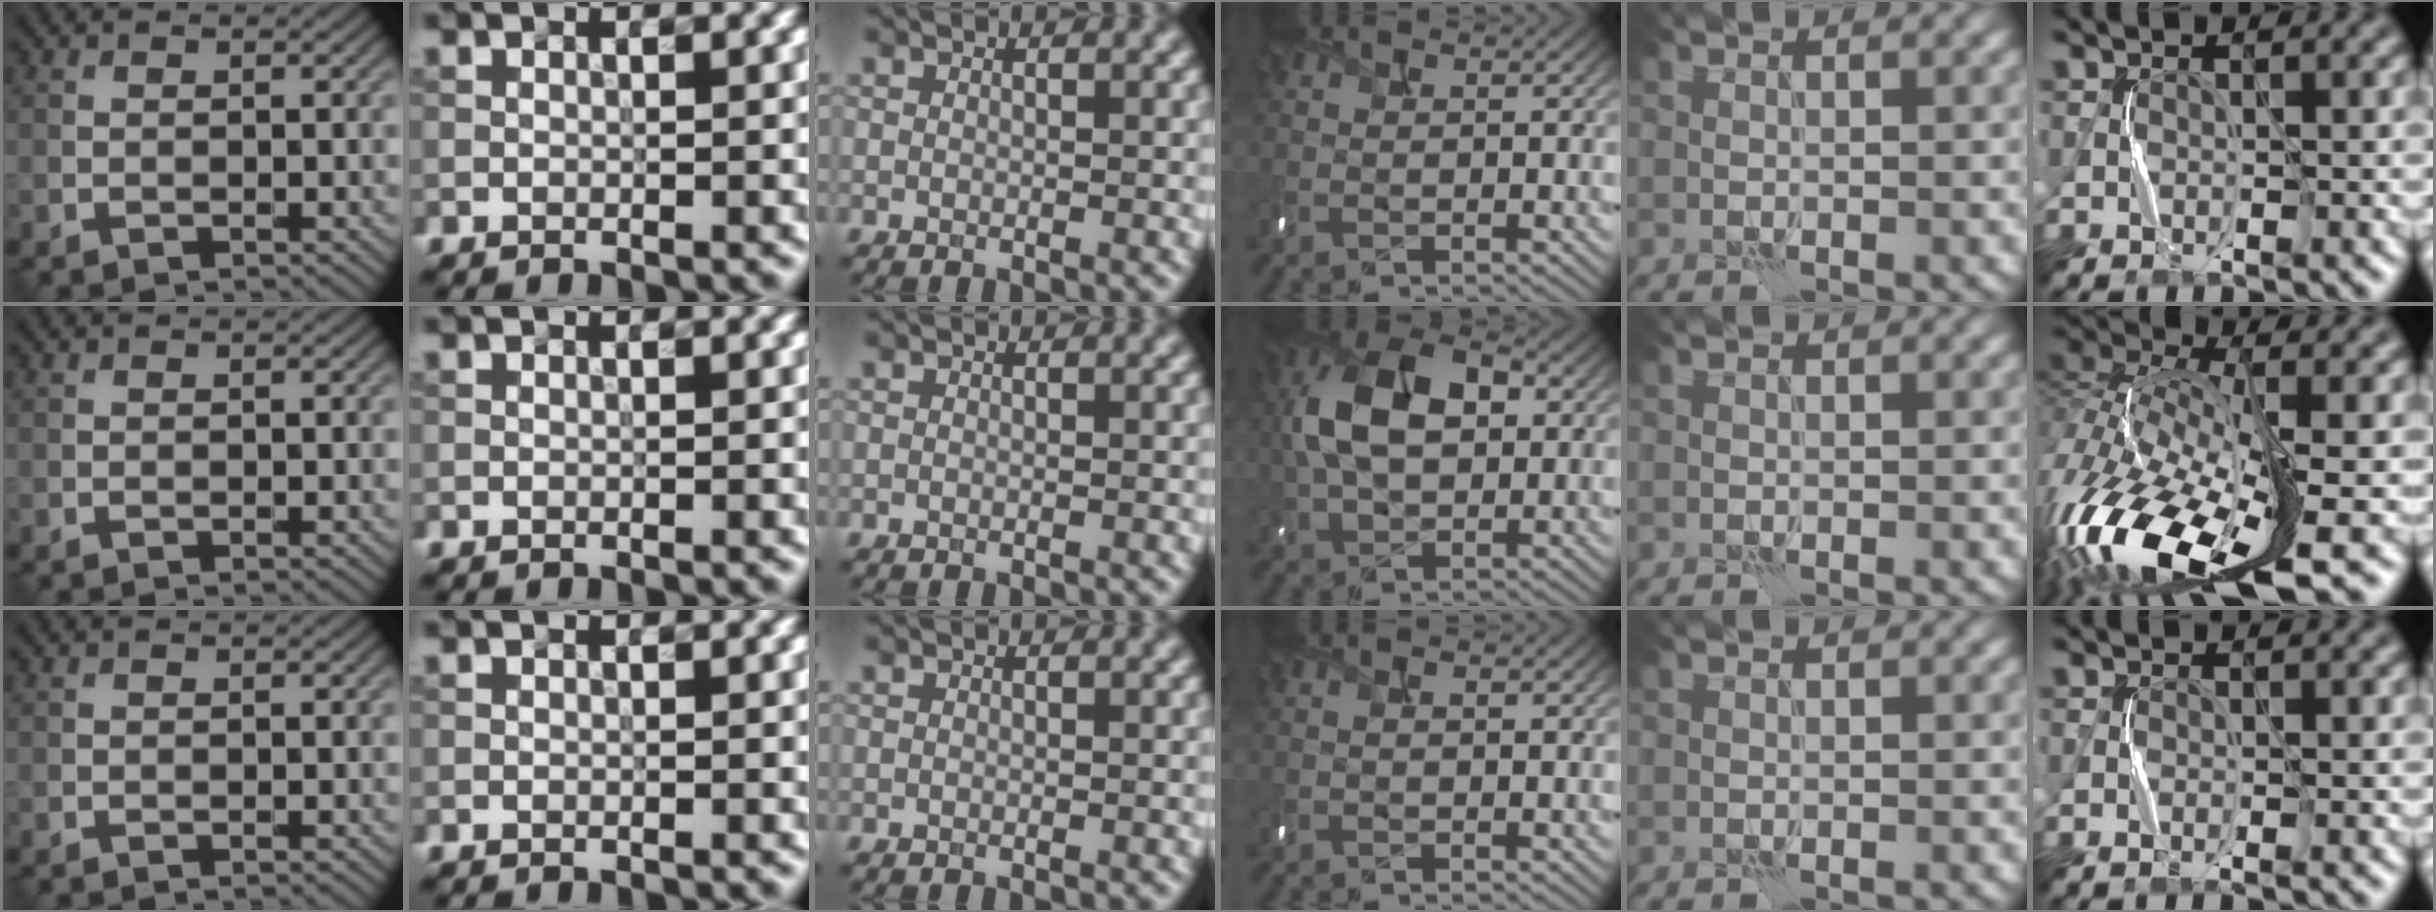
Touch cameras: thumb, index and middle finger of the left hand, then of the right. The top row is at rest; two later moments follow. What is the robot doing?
{"motion": "shake", "object": "handbell"}